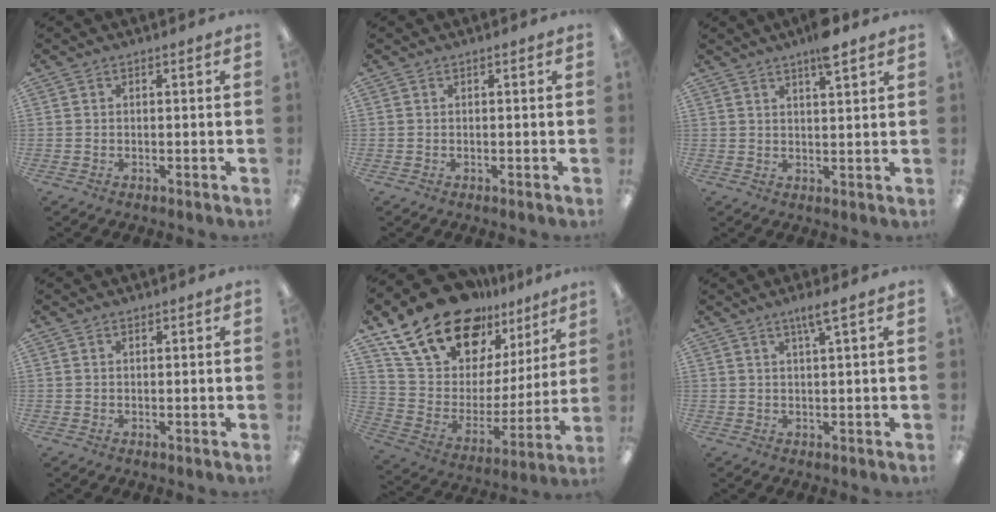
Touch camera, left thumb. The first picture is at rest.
{"total": 0.0}
{"total": 5.8, "force": [4.2, 1.0, 3.9], "torque": [-0.063, -0.017, 0.068]}
{"total": 0.6, "force": [0.4, 0.4, -0.1], "torque": [0.001, 0.001, 0.008]}
{"total": 22.3, "force": [16.5, 11.2, 9.9], "torque": [-0.186, -0.104, 0.304]}
{"total": 3.7, "force": [2.3, 0.0, 2.9], "torque": [-0.053, -0.004, 0.036]}